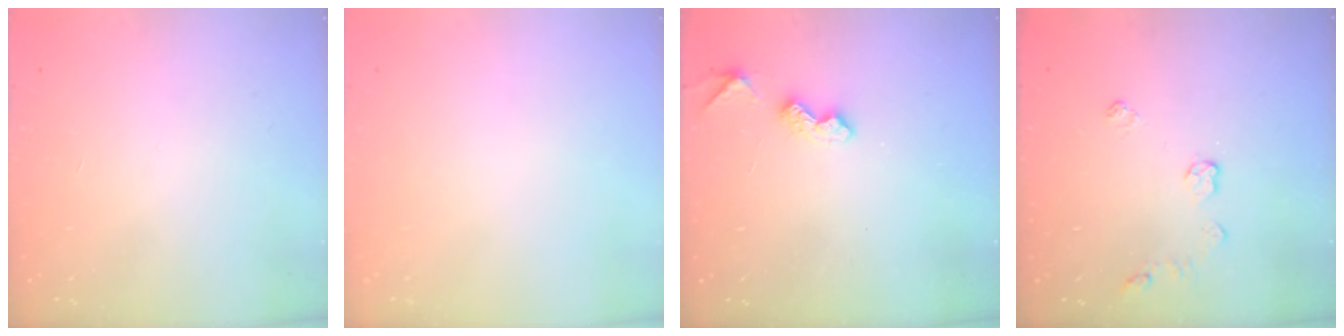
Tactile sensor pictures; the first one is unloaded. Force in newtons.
{"total": 0.0}
{"total": 4.5, "press": 4.5, "slide": 0.7}
{"total": 4.7, "press": 4.6, "slide": 0.7}